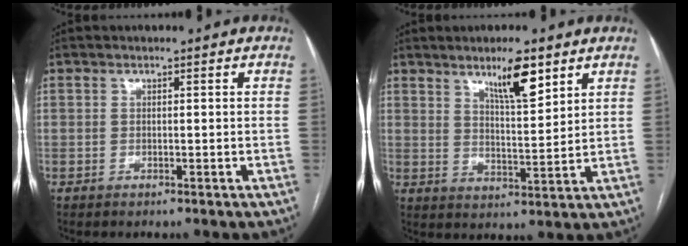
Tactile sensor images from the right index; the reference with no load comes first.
{"total": 7.4, "force": [4.9, 1.1, 5.5], "torque": [-0.096, -0.005, 0.085]}